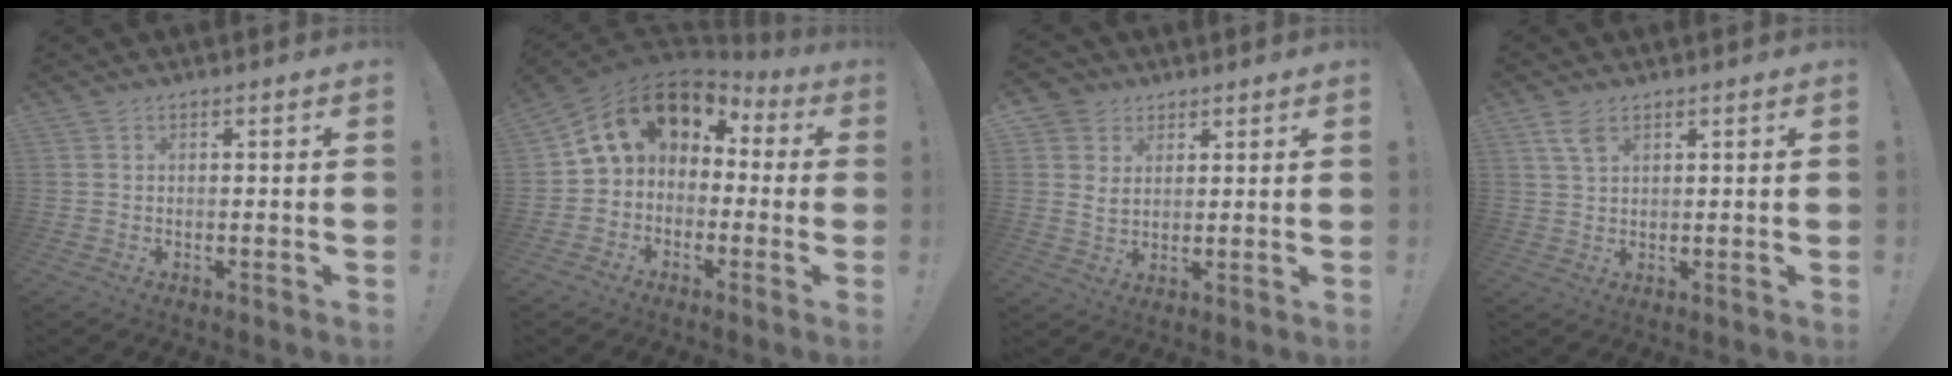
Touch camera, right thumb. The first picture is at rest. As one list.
[{"total": 11.7, "force": [3.6, 8.8, 6.8], "torque": [-0.125, -0.008, 0.063]}, {"total": 6.1, "force": [2.8, 5.1, 1.9], "torque": [-0.044, -0.006, 0.058]}, {"total": 4.3, "force": [2.6, 2.1, 2.8], "torque": [-0.043, -0.012, 0.046]}]